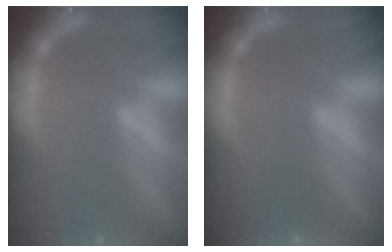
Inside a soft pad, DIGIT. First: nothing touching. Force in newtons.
{"total": 6.5}